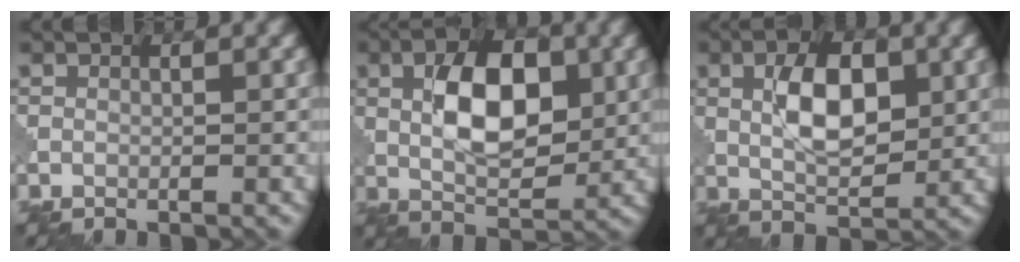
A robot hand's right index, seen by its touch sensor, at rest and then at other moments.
{"total": 7.4, "force": [1.6, 3.8, 6.2], "torque": [-0.105, 0.004, 0.031]}
{"total": 5.4, "force": [1.4, 2.7, 4.5], "torque": [-0.082, 0.002, 0.027]}